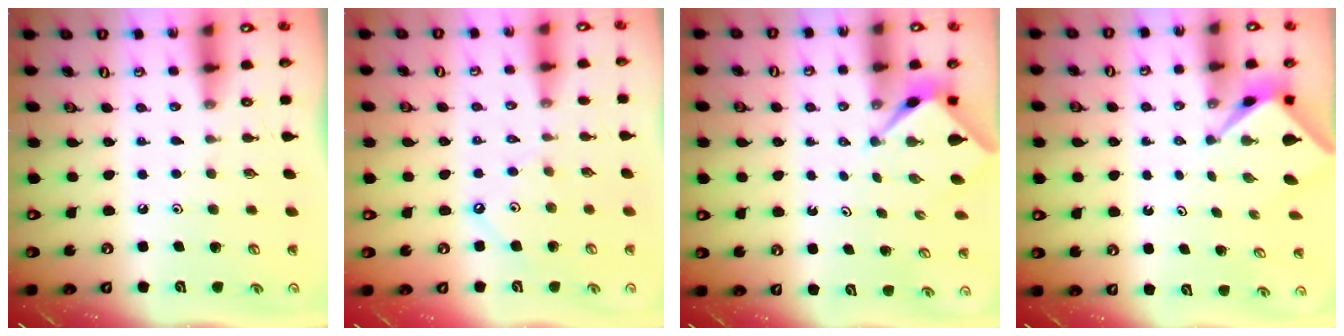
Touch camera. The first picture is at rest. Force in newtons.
{"total": 2.1, "press": 2.1, "slide": 0.4}
{"total": 2.6, "press": 2.6, "slide": 0.3}
{"total": 2.1, "press": 2.1, "slide": 0.2}